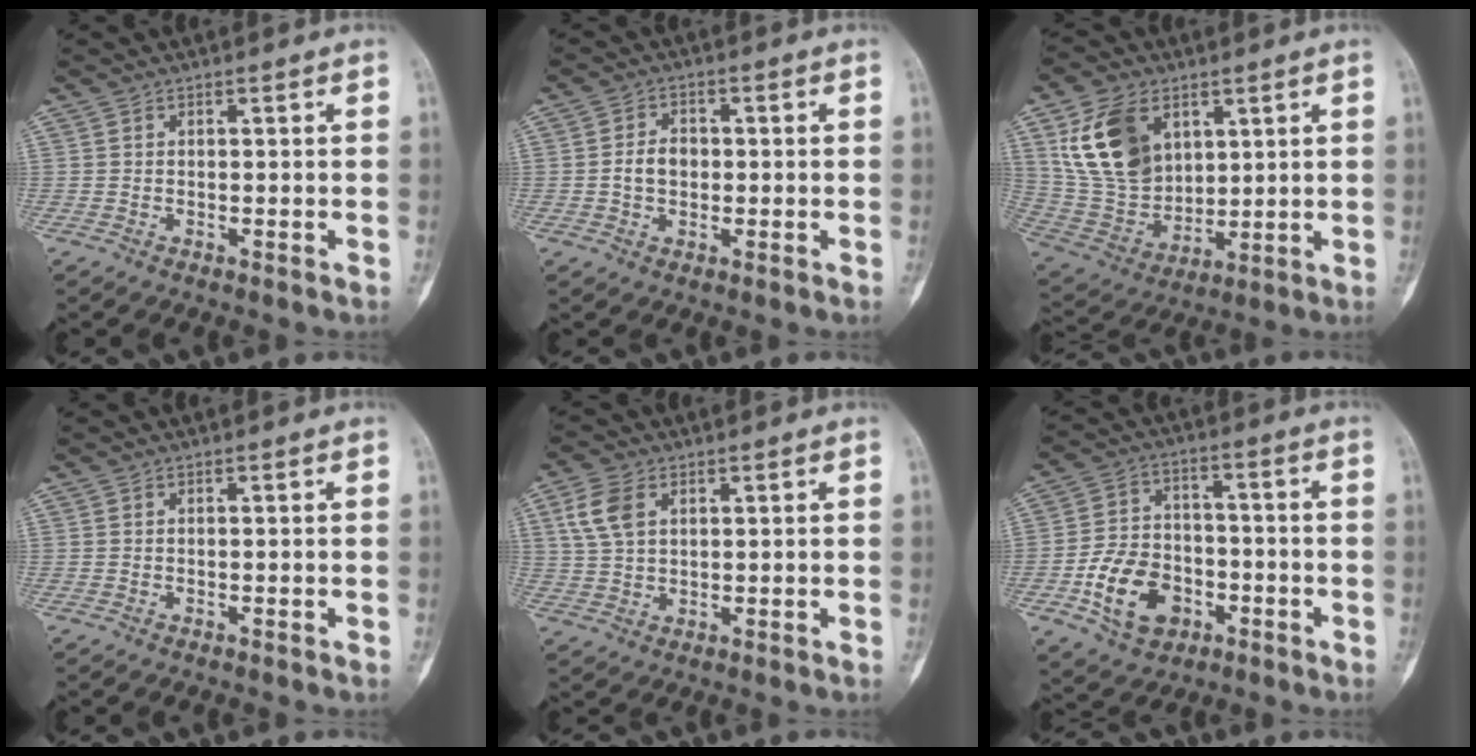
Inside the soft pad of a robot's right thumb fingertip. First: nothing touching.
{"total": 4.4, "force": [-0.2, 3.3, 2.9], "torque": [-0.044, 0.011, -0.007]}
{"total": 16.5, "force": [6.5, 11.1, 10.3], "torque": [-0.173, -0.025, 0.143]}
{"total": 0.0}
{"total": 6.9, "force": [2.5, 4.4, 4.6], "torque": [-0.094, 0.001, 0.053]}
{"total": 13.0, "force": [-4.7, 9.2, 7.8], "torque": [-0.114, 0.027, -0.079]}